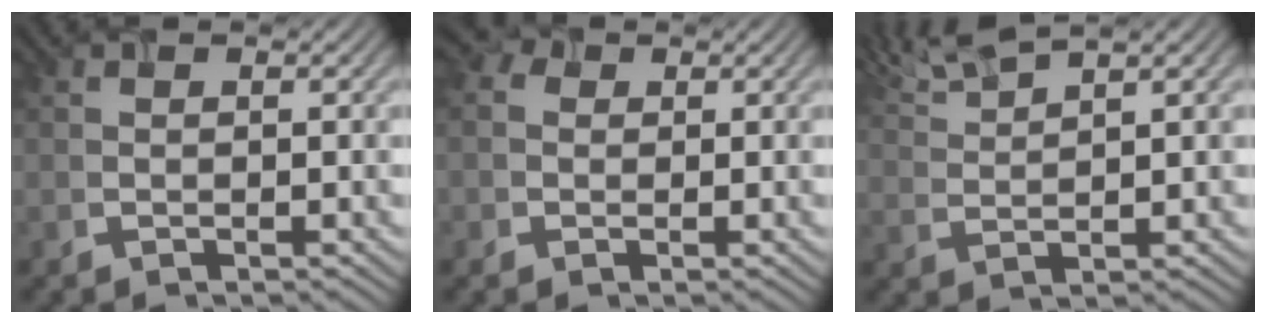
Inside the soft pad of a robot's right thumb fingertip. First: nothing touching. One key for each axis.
{"total": 2.7, "fx": 0.2, "fy": 2.5, "fz": 1.1, "tx": -0.029, "ty": 0.012, "tz": 0.005}
{"total": 4.5, "fx": 3.6, "fy": 0.4, "fz": 2.6, "tx": -0.060, "ty": 0.023, "tz": 0.086}